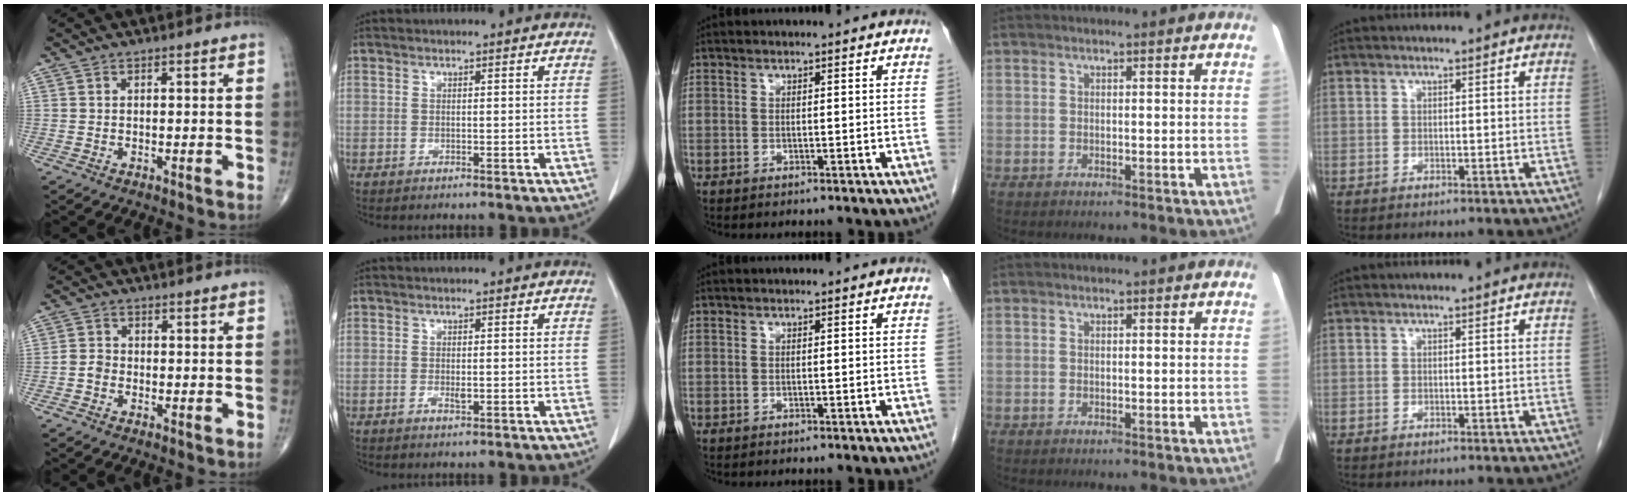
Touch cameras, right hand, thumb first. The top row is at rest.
{"thumb": {"total": 2.1, "force": [-0.9, 1.6, 1.0], "torque": [-0.013, 0.009, -0.022]}, "index": {"total": 1.1, "force": [-0.3, 0.3, 1.0], "torque": [-0.021, -0.003, -0.004]}}